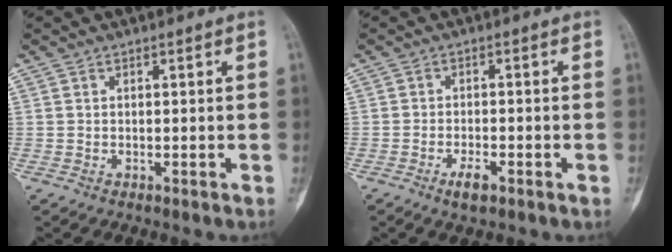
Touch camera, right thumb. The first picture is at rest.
{"total": 3.2, "force": [-1.8, 0.9, 2.5], "torque": [-0.047, 0.005, -0.033]}